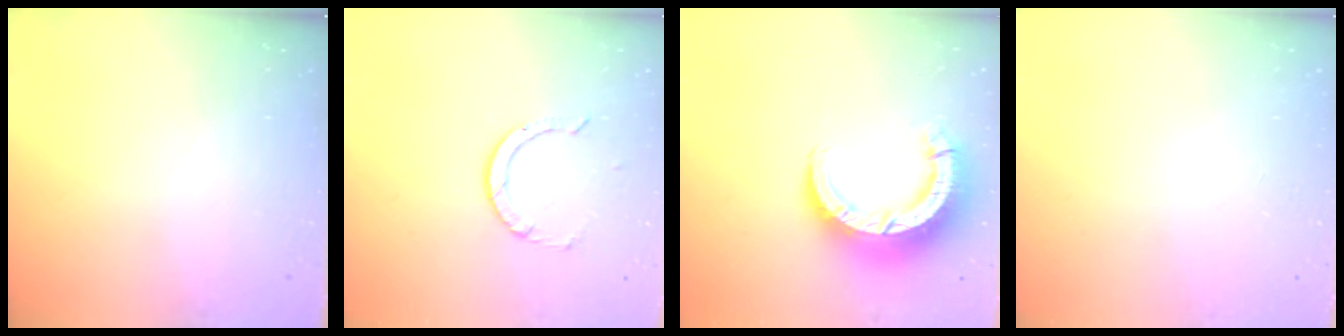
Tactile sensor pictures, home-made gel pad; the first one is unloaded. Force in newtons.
{"total": 1.7, "press": 1.7, "slide": 0.1}
{"total": 12.5, "press": 12.4, "slide": 1.3}
{"total": 2.6, "press": 2.6, "slide": 0.2}